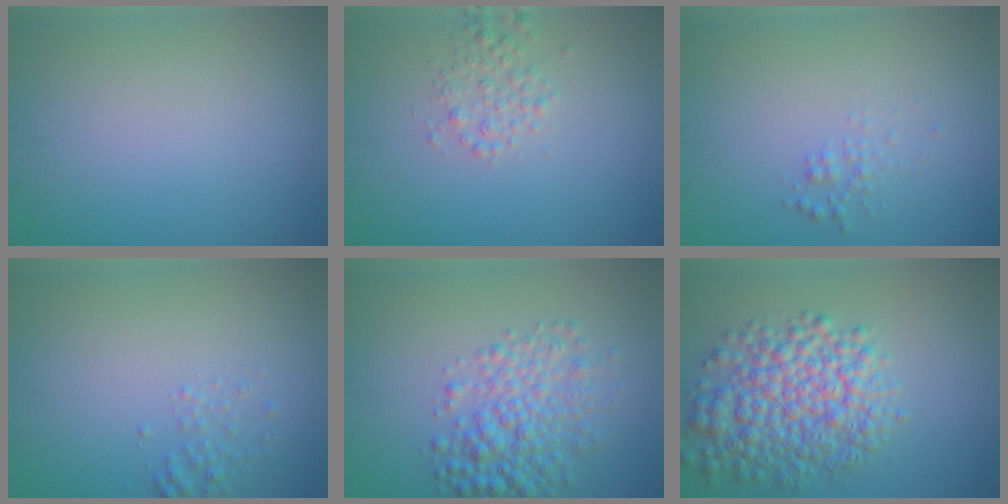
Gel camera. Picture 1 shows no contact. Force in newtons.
{"total": 2.0, "press": 2.0, "slide": 0.1}
{"total": 1.0, "press": 1.0, "slide": 0.0}
{"total": 1.3, "press": 1.3, "slide": 0.1}
{"total": 4.9, "press": 4.9, "slide": 0.1}
{"total": 7.6, "press": 7.6, "slide": 0.2}